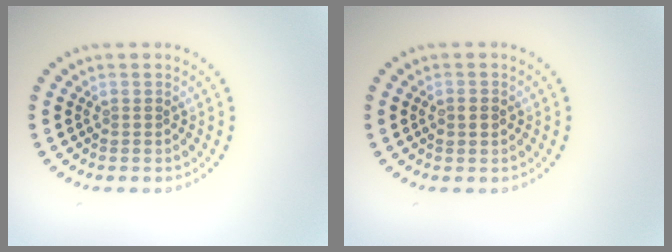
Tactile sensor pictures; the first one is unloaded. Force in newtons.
{"total": 1.7, "press": 1.6, "slide": 0.3}